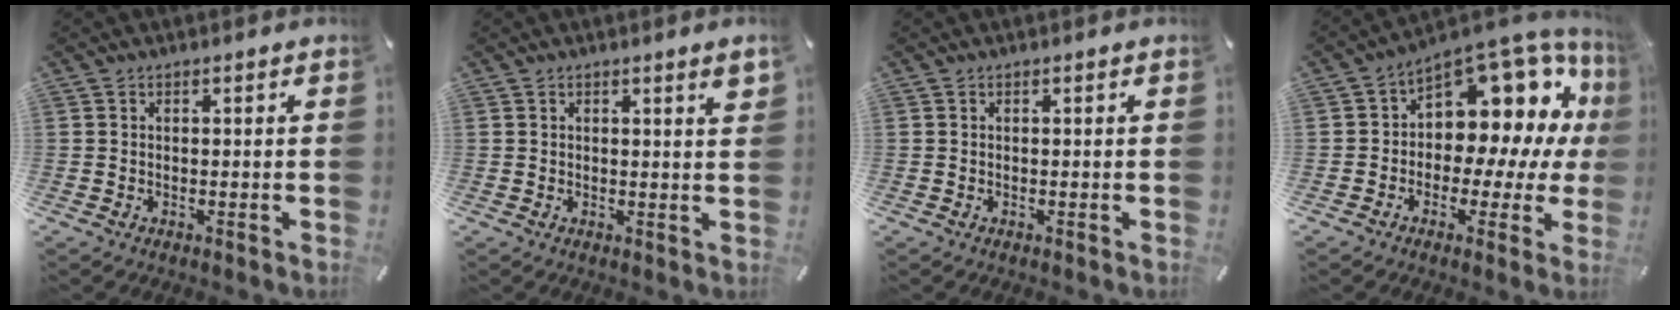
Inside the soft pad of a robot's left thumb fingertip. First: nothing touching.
{"total": 2.3, "force": [1.2, 0.2, 2.0], "torque": [-0.032, -0.002, 0.018]}
{"total": 0.0}
{"total": 12.5, "force": [5.7, 8.3, 7.3], "torque": [-0.099, -0.072, 0.097]}